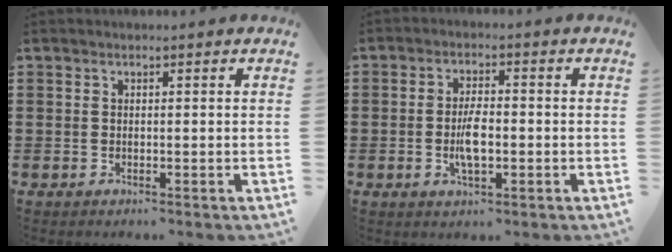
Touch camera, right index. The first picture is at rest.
{"total": 4.9, "force": [-0.9, 1.9, 4.4], "torque": [-0.090, 0.001, -0.020]}